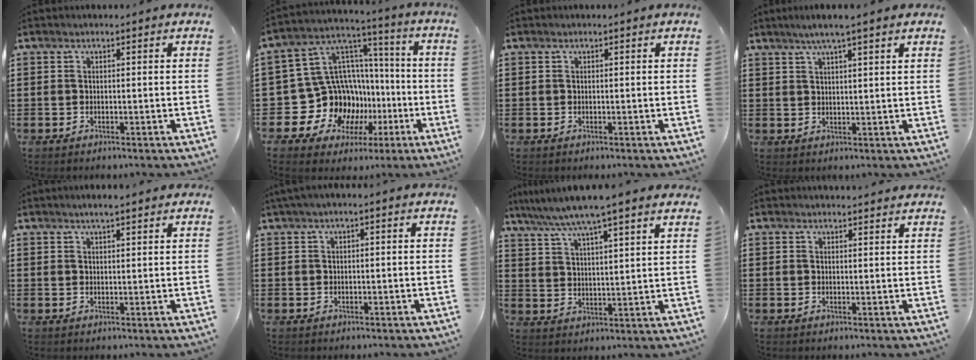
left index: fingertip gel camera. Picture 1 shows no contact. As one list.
[{"total": 15.7, "force": [-3.7, 14.3, 5.4], "torque": [-0.150, -0.025, -0.027]}, {"total": 0.0}, {"total": 3.9, "force": [2.8, -0.3, 2.6], "torque": [-0.056, -0.001, 0.050]}, {"total": 2.2, "force": [1.8, 0.1, 1.3], "torque": [-0.026, 0.004, 0.033]}, {"total": 1.0, "force": [-0.2, 0.1, 1.0], "torque": [-0.015, -0.003, -0.004]}, {"total": 6.3, "force": [5.5, -0.6, 3.0], "torque": [-0.080, -0.027, 0.093]}, {"total": 1.6, "force": [1.5, 0.1, 0.2], "torque": [-0.008, 0.001, 0.030]}]